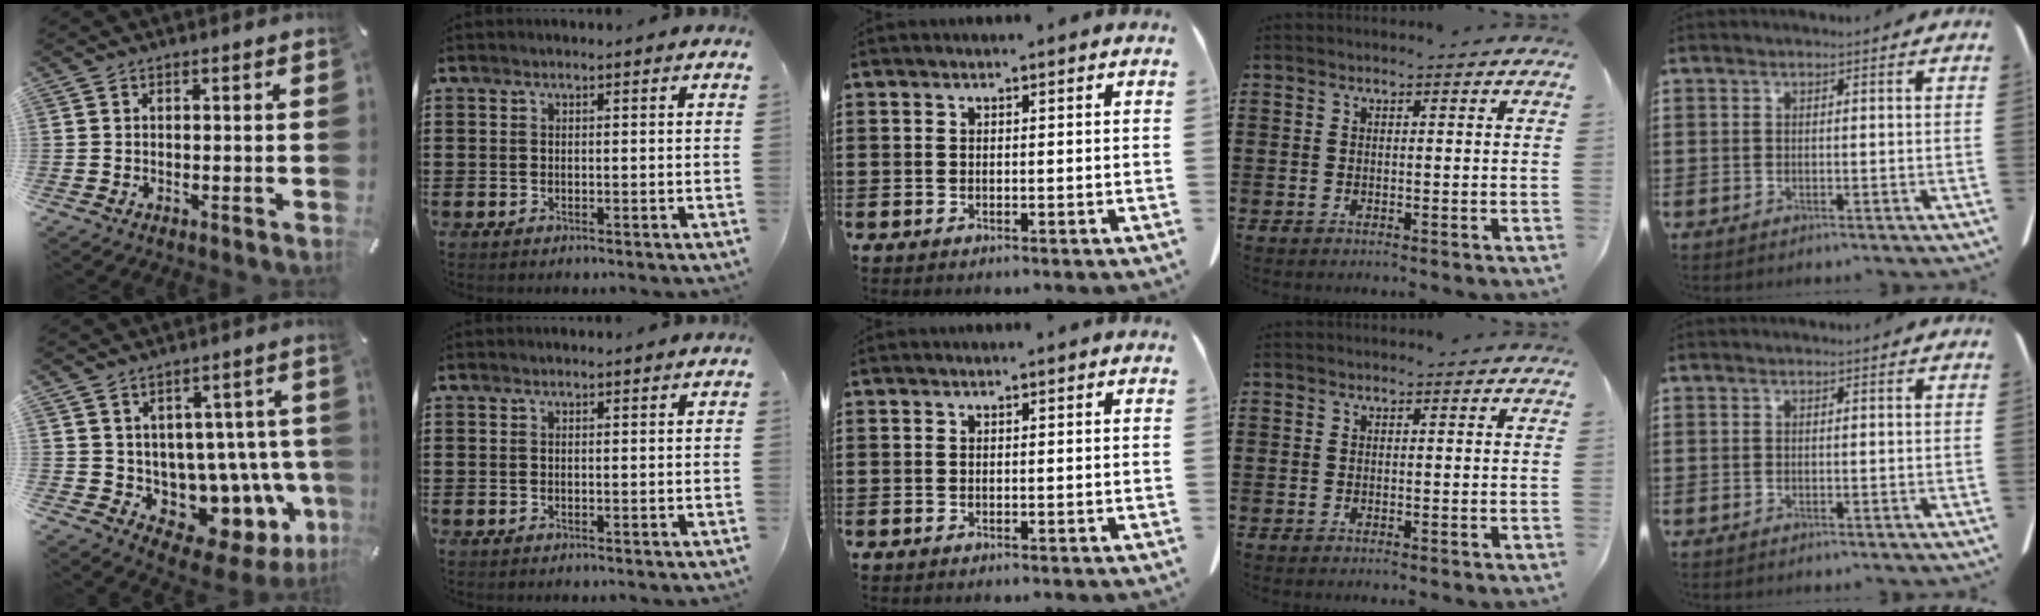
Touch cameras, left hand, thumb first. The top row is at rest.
{"thumb": {"total": 8.9, "force": [-0.6, 7.7, 4.6], "torque": [-0.057, -0.031, 0.010]}}